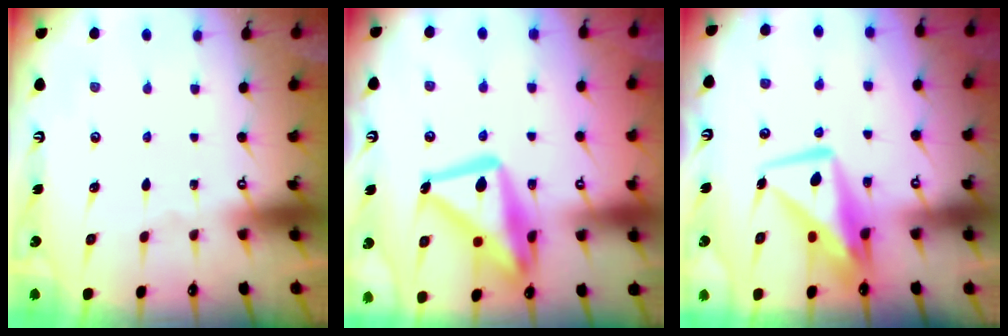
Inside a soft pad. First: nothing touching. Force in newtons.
{"total": 18.7, "press": 18.6, "slide": 1.8}
{"total": 10.0, "press": 9.9, "slide": 1.3}